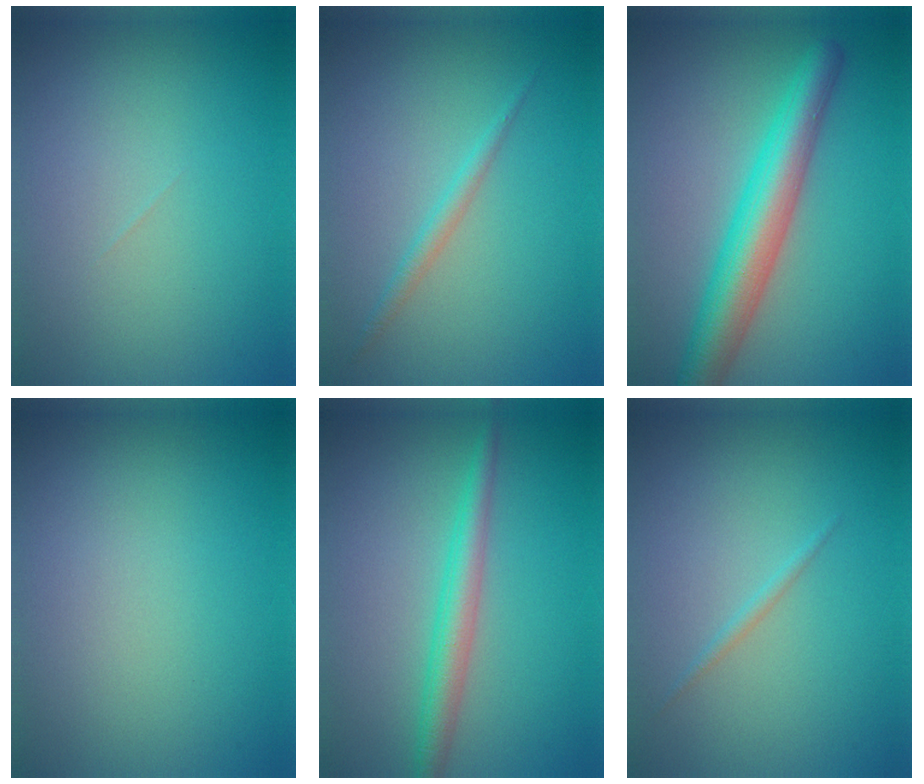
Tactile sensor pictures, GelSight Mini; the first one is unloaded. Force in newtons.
{"total": 1.4, "press": 1.4, "slide": 0.1}
{"total": 6.6, "press": 6.6, "slide": 0.3}
{"total": 0.0}
{"total": 3.2, "press": 3.2, "slide": 0.1}
{"total": 0.7, "press": 0.7, "slide": 0.1}